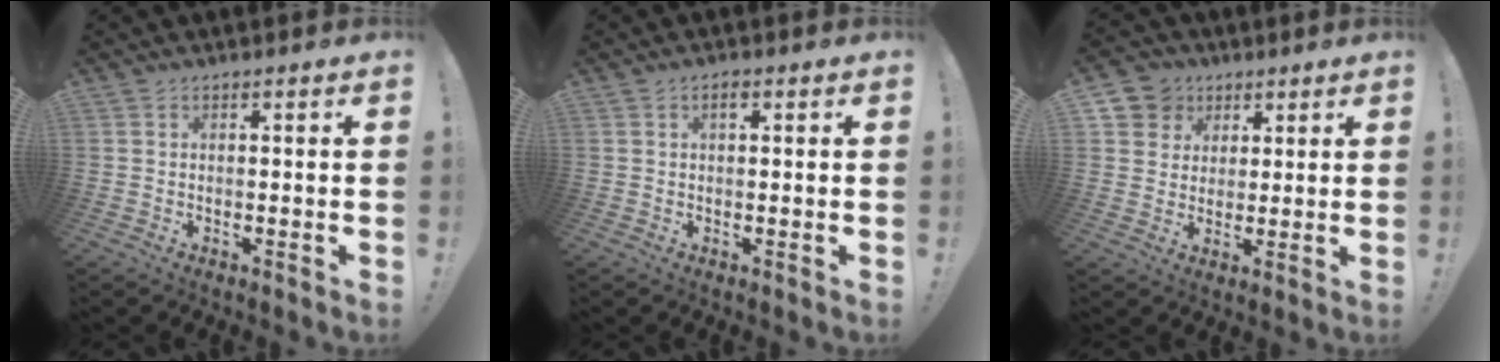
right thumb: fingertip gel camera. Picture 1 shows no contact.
{"total": 1.8, "force": [0.7, 0.7, 1.4], "torque": [-0.021, 0.001, 0.009]}
{"total": 7.6, "force": [3.2, 6.7, 1.3], "torque": [-0.020, -0.019, 0.065]}